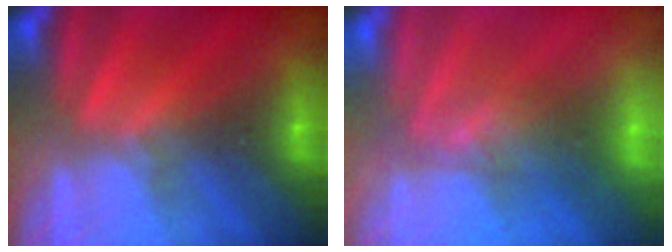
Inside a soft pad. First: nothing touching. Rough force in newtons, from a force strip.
{"total": 2.5}